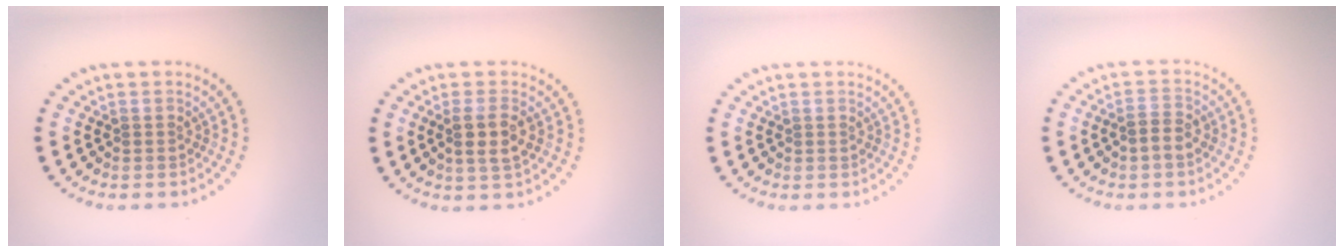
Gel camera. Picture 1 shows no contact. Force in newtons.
{"total": 2.5, "press": 2.3, "slide": 1.0}
{"total": 0.0}
{"total": 1.9, "press": 1.8, "slide": 0.5}